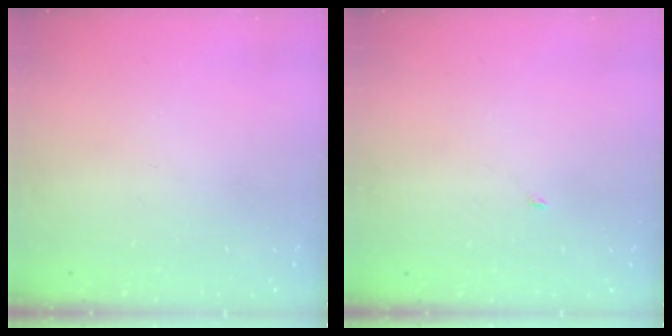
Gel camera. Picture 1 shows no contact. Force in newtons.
{"total": 1.9, "press": 1.9, "slide": 0.2}